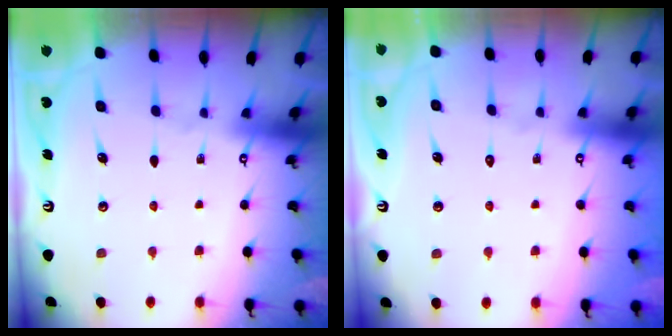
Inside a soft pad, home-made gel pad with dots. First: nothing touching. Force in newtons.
{"total": 1.4, "press": 1.4, "slide": 0.1}